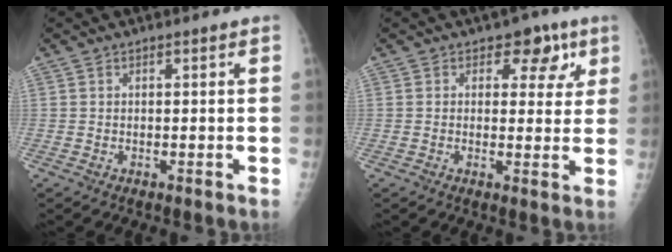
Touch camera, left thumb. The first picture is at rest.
{"total": 6.4, "force": [3.2, 4.2, 3.7], "torque": [-0.003, -0.008, 0.034]}